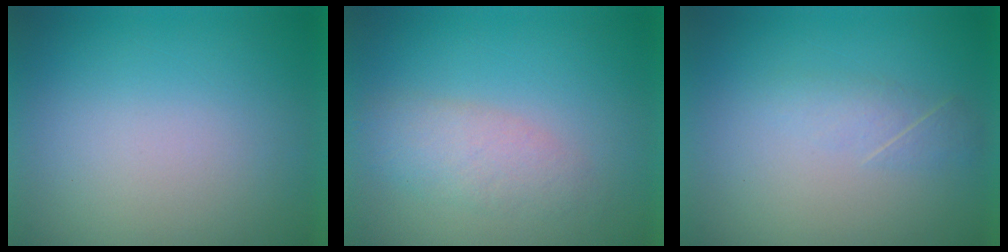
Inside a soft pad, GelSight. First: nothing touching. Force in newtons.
{"total": 2.9}
{"total": 2.2}